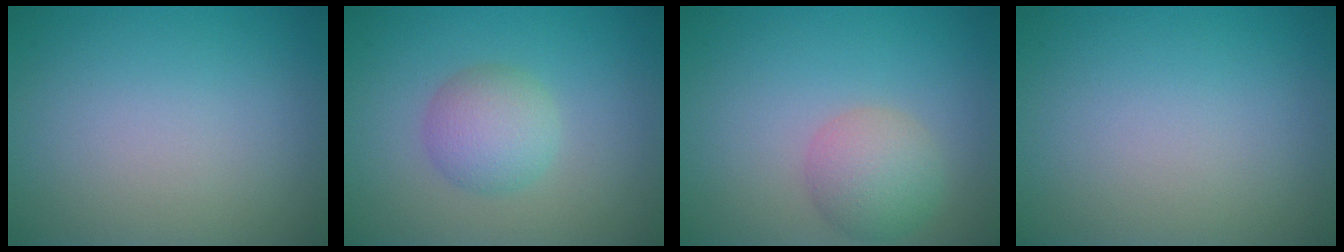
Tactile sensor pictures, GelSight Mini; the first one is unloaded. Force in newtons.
{"total": 3.3, "press": 3.3, "slide": 0.0}
{"total": 3.6, "press": 3.6, "slide": 0.2}
{"total": 0.0}